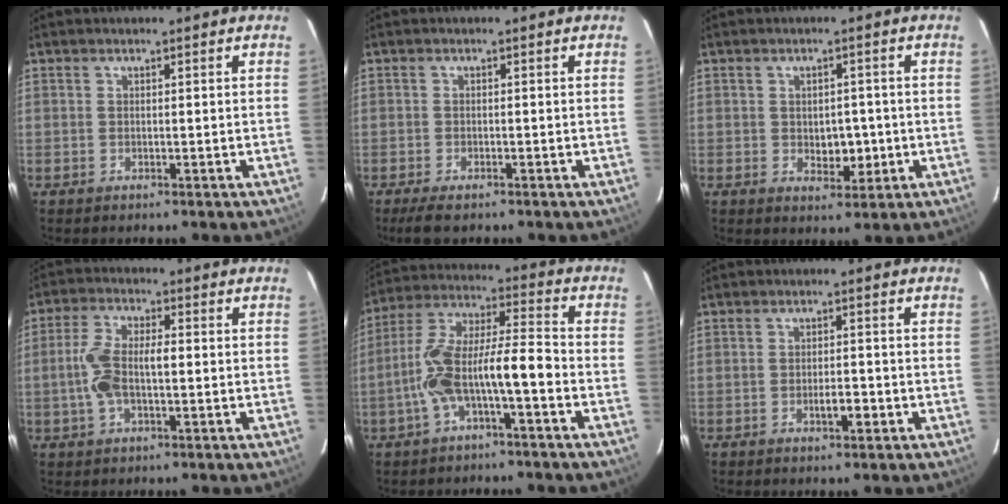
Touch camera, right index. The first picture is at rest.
{"total": 3.2, "force": [-2.4, 1.0, 1.9], "torque": [-0.039, -0.010, -0.033]}
{"total": 4.1, "force": [-0.6, 2.6, 3.1], "torque": [-0.037, 0.001, 0.000]}
{"total": 7.3, "force": [-0.6, 2.8, 6.7], "torque": [-0.150, 0.021, -0.011]}
{"total": 11.9, "force": [-4.0, 2.2, 11.0], "torque": [-0.221, 0.033, -0.070]}
{"total": 2.7, "force": [-1.1, 0.7, 2.3], "torque": [-0.038, 0.002, -0.015]}